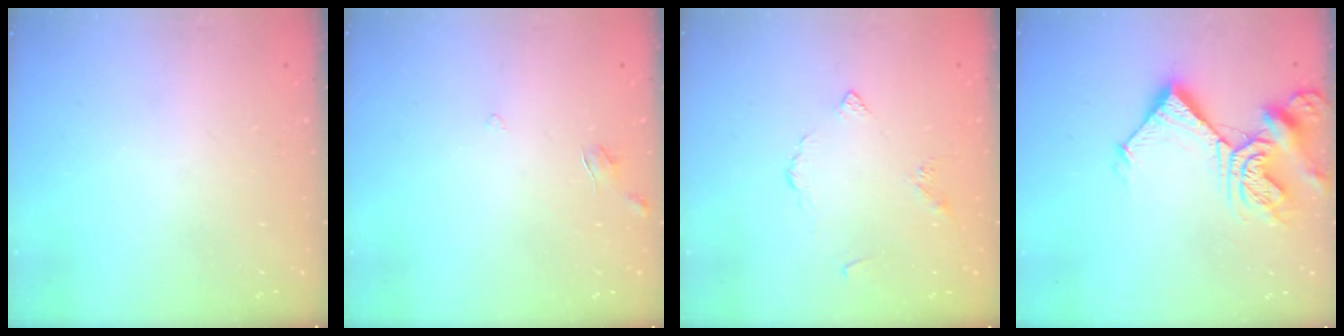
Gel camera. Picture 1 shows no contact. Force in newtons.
{"total": 4.1, "press": 4.1, "slide": 0.3}
{"total": 3.5, "press": 3.4, "slide": 0.7}
{"total": 12.5, "press": 12.5, "slide": 1.3}